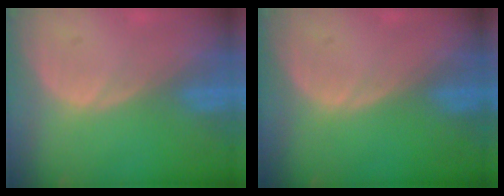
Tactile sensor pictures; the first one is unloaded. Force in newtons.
{"total": 0.0}